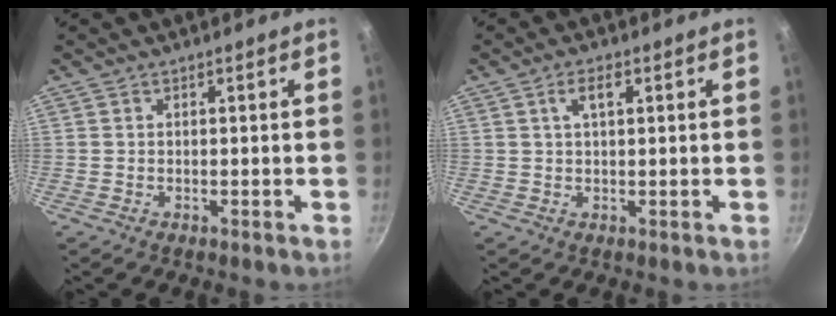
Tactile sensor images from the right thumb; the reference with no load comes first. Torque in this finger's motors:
{"motor_torque": [0.18, 0.63, 0.33, -0.15, 0.02]}